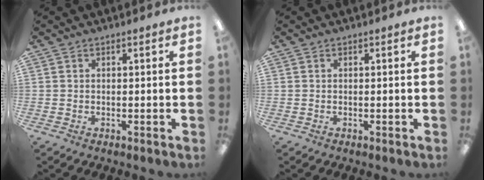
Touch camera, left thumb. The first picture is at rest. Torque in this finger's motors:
{"motor_torque": [-0.01, -0.01, 0.03, -0.02, 0.00]}